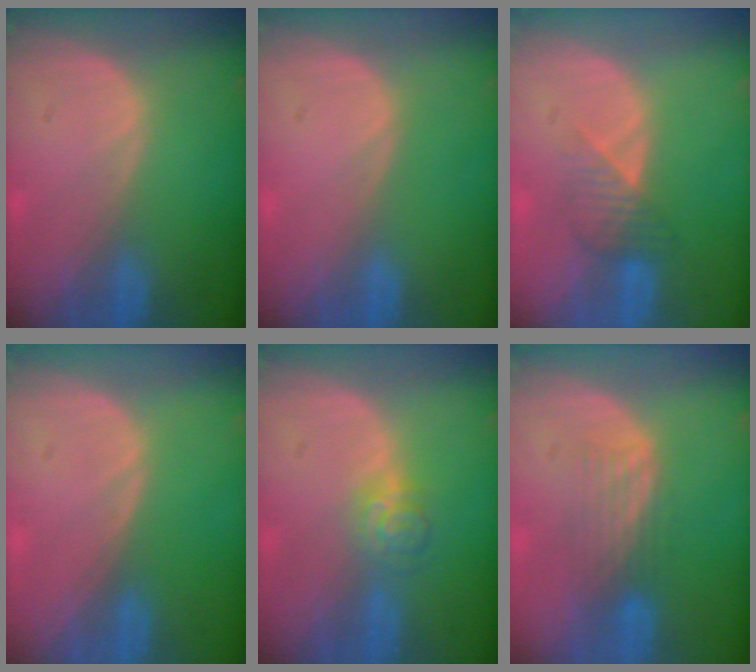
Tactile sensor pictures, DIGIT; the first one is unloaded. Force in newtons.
{"total": 0.0}
{"total": 3.6, "press": 3.4, "slide": 1.2}
{"total": 0.0}
{"total": 3.6, "press": 3.5, "slide": 0.5}
{"total": 4.4, "press": 3.7, "slide": 2.4}